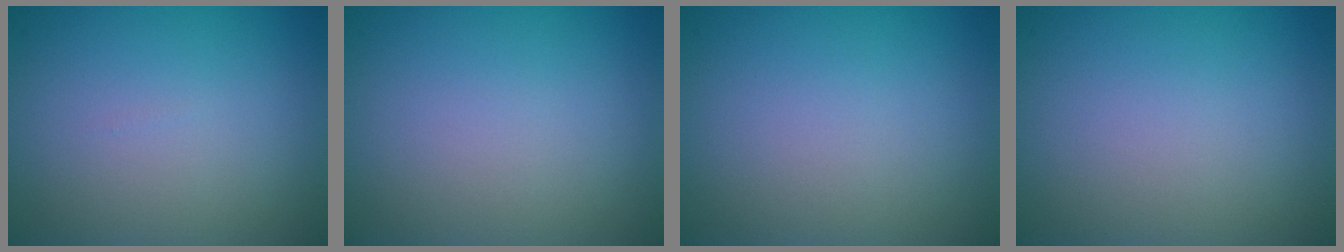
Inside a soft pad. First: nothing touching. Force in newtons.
{"total": 0.0}
{"total": 0.0}
{"total": 0.0}